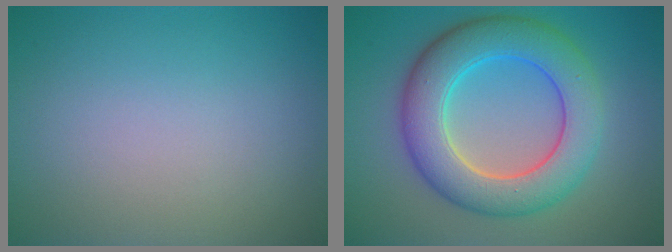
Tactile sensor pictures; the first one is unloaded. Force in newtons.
{"total": 8.3, "press": 8.3, "slide": 0.5}